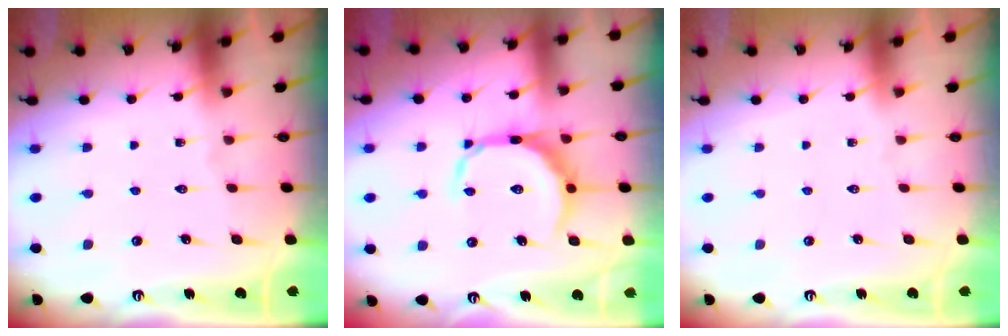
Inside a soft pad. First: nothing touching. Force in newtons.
{"total": 12.1, "press": 12.1, "slide": 0.4}
{"total": 0.0}